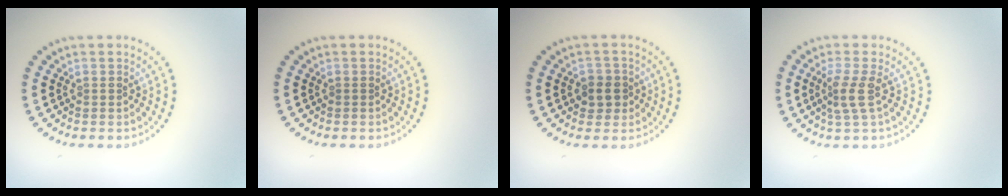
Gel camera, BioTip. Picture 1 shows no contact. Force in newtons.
{"total": 0.0}
{"total": 2.1, "press": 1.9, "slide": 0.8}
{"total": 2.3, "press": 1.7, "slide": 1.6}